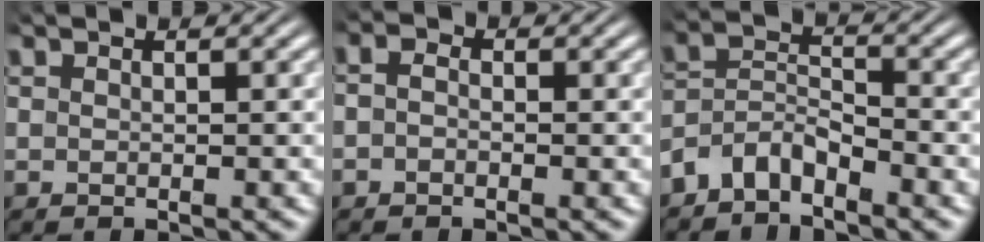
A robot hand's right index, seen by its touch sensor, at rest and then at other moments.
{"total": 1.3, "force": [-0.5, 1.0, 0.7], "torque": [-0.016, -0.004, -0.012]}
{"total": 5.0, "force": [-3.4, 3.1, 2.1], "torque": [-0.040, -0.013, -0.061]}